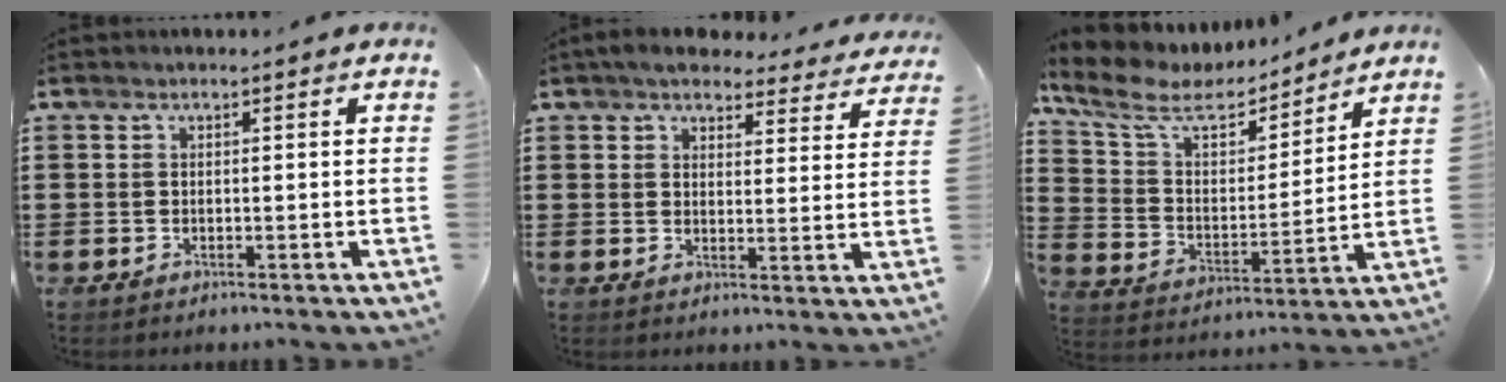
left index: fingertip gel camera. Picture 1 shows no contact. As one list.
[{"total": 4.9, "force": [4.6, 1.2, 1.3], "torque": [-0.038, -0.023, 0.081]}, {"total": 9.3, "force": [7.4, 3.6, 4.3], "torque": [-0.120, -0.035, 0.126]}]